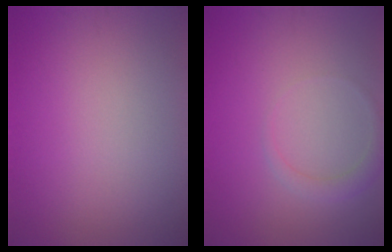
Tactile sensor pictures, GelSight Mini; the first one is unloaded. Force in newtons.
{"total": 1.5, "press": 1.5, "slide": 0.1}